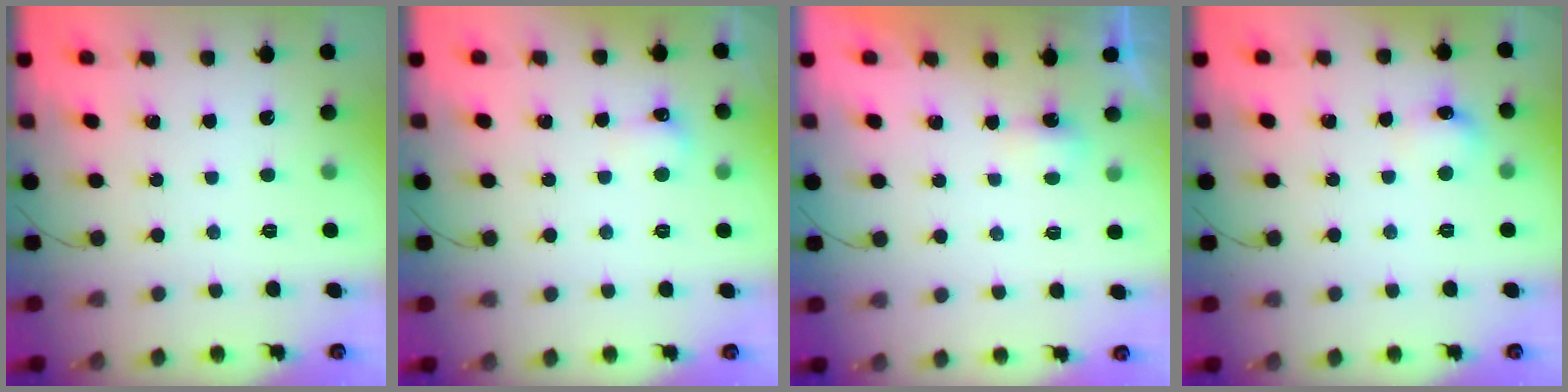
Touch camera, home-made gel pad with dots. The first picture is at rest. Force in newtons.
{"total": 4.9, "press": 4.7, "slide": 1.4}
{"total": 2.9, "press": 2.8, "slide": 0.6}
{"total": 7.4, "press": 7.2, "slide": 1.5}